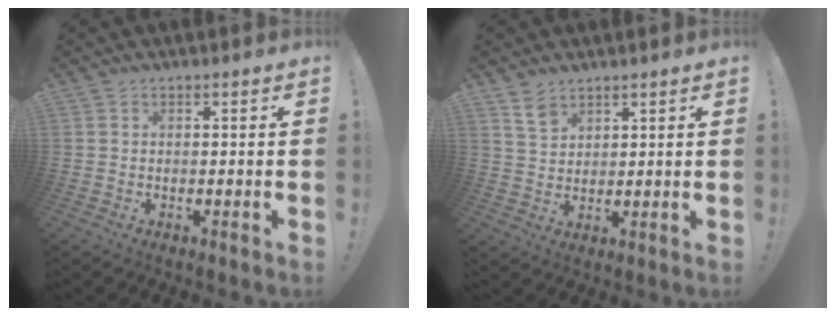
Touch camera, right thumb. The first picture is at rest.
{"total": 5.4, "force": [4.1, 3.1, 1.7], "torque": [-0.027, -0.025, 0.077]}